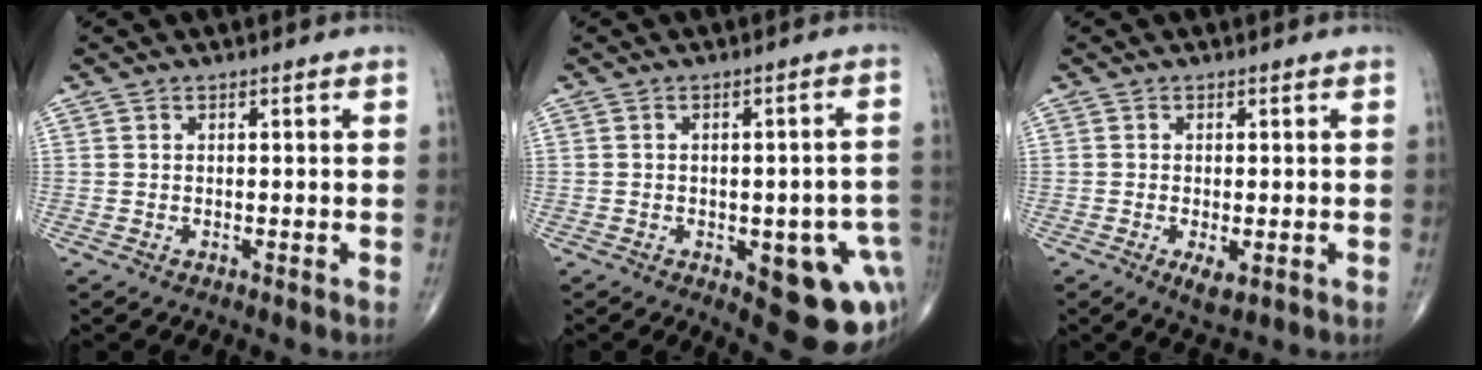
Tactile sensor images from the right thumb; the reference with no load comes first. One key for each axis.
{"total": 14.7, "fx": -4.3, "fy": 6.0, "fz": 12.7, "tx": -0.114, "ty": 0.018, "tz": -0.030}
{"total": 3.3, "fx": -1.0, "fy": 1.3, "fz": 2.8, "tx": -0.050, "ty": -0.009, "tz": -0.015}